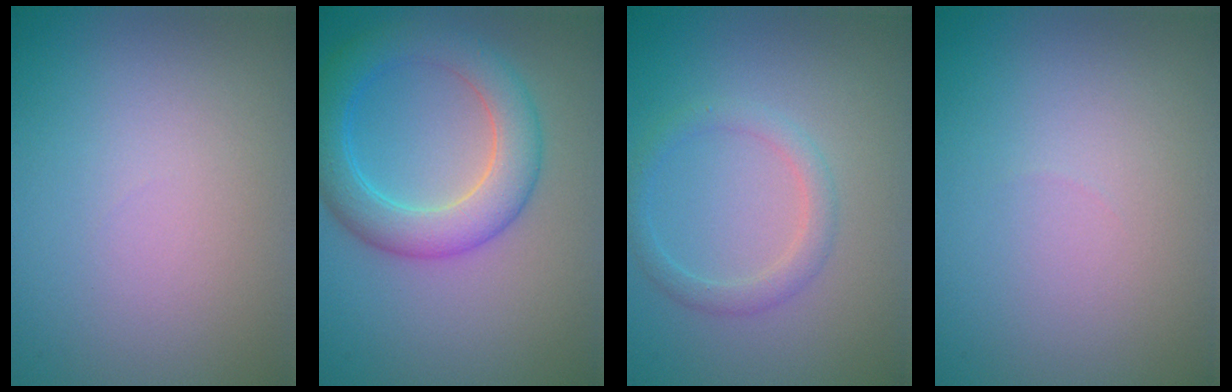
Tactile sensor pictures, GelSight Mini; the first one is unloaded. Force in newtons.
{"total": 5.7, "press": 5.7, "slide": 0.2}
{"total": 2.0, "press": 2.0, "slide": 0.1}
{"total": 0.0}